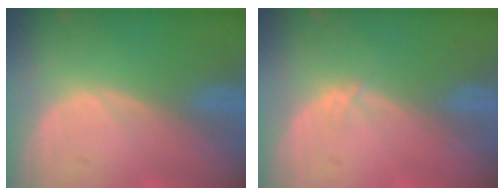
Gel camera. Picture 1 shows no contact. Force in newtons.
{"total": 0.7, "press": 0.6, "slide": 0.3}